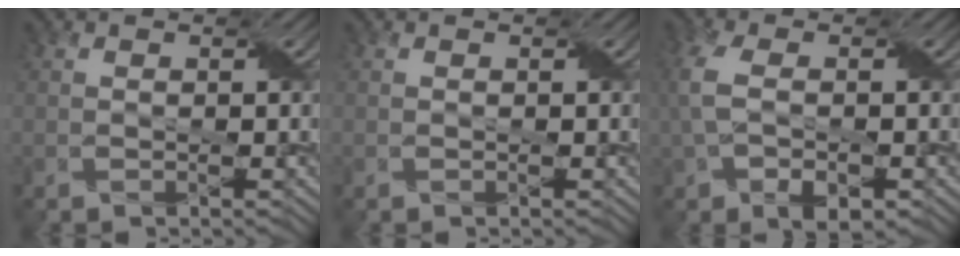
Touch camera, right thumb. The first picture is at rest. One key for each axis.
{"total": 0.0}
{"total": 6.9, "fx": -0.7, "fy": 4.3, "fz": 5.4, "tx": -0.133, "ty": -0.008, "tz": -0.008}